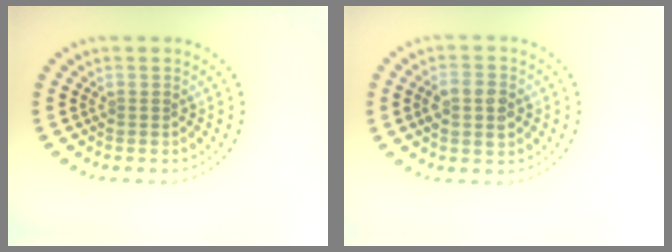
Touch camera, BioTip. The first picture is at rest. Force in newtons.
{"total": 3.5, "press": 3.5, "slide": 0.1}